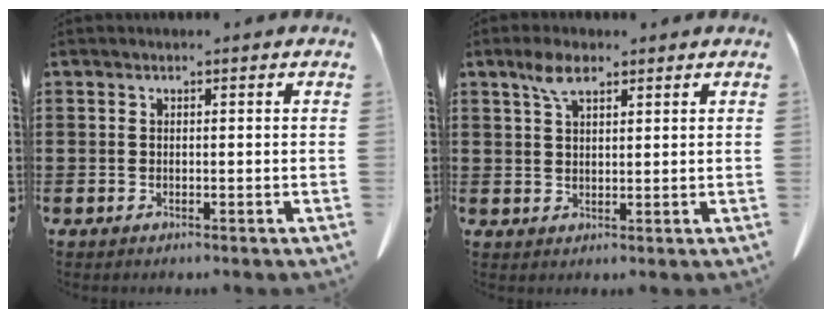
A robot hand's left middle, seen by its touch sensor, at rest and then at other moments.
{"total": 4.3, "force": [2.6, 1.6, 3.0], "torque": [-0.067, 0.005, 0.048]}